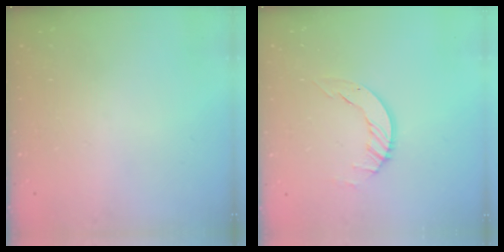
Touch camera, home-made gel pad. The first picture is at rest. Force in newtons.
{"total": 5.9, "press": 5.9, "slide": 0.4}